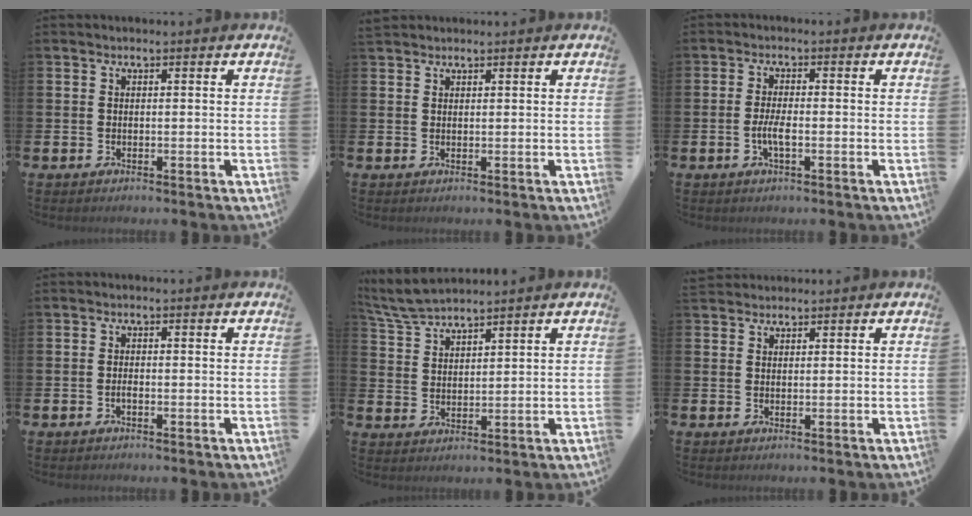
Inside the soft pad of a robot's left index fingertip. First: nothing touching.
{"total": 1.3, "force": [1.2, 0.4, -0.1], "torque": [0.007, 0.000, 0.022]}
{"total": 2.7, "force": [-0.8, 0.7, 2.5], "torque": [-0.038, -0.001, -0.016]}
{"total": 0.7, "force": [-0.4, 0.2, 0.6], "torque": [-0.014, -0.003, -0.006]}
{"total": 5.2, "force": [5.1, 0.5, 1.2], "torque": [-0.046, -0.016, 0.094]}
{"total": 1.7, "force": [1.6, 0.6, -0.1], "torque": [0.007, -0.002, 0.030]}